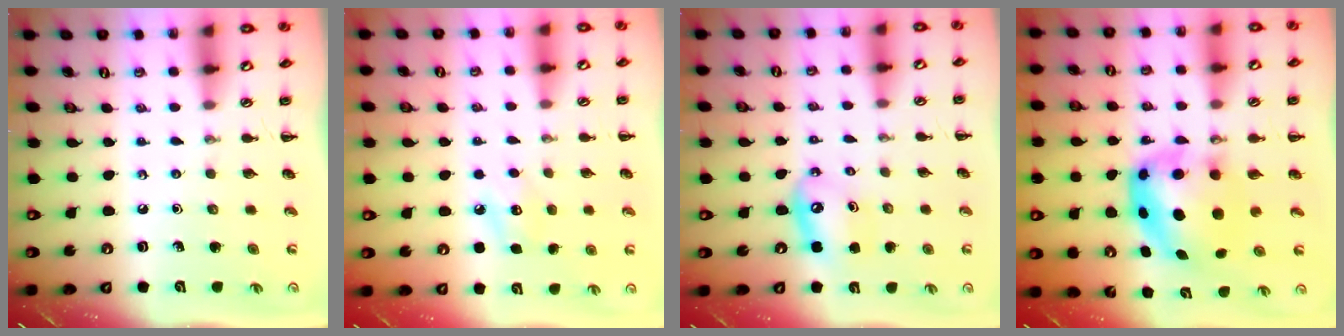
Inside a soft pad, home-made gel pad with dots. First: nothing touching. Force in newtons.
{"total": 8.2, "press": 8.0, "slide": 1.8}
{"total": 8.0, "press": 7.8, "slide": 1.8}
{"total": 7.0, "press": 6.9, "slide": 1.3}